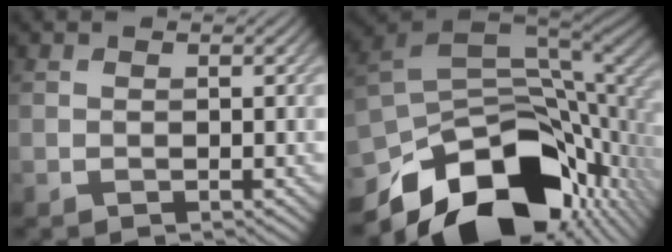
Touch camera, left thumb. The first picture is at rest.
{"total": 16.7, "force": [-9.1, 8.9, 10.9], "torque": [-0.189, -0.036, -0.141]}